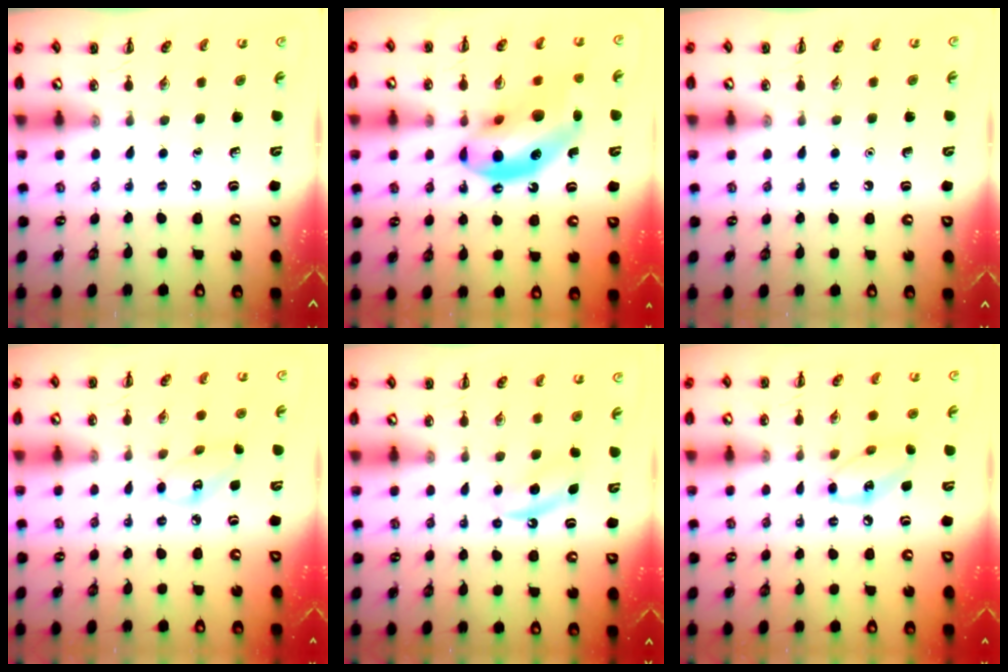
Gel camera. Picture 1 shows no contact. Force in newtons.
{"total": 17.2, "press": 16.7, "slide": 4.2}
{"total": 1.6, "press": 1.6, "slide": 0.1}
{"total": 3.7, "press": 3.6, "slide": 0.6}
{"total": 5.7, "press": 5.5, "slide": 1.5}
{"total": 9.6, "press": 9.6, "slide": 0.7}